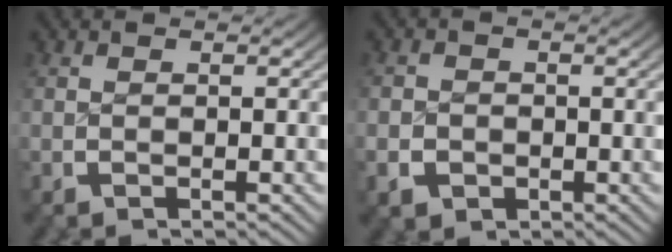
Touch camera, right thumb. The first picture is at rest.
{"total": 3.3, "force": [-1.2, 2.9, 1.2], "torque": [-0.023, -0.010, -0.017]}